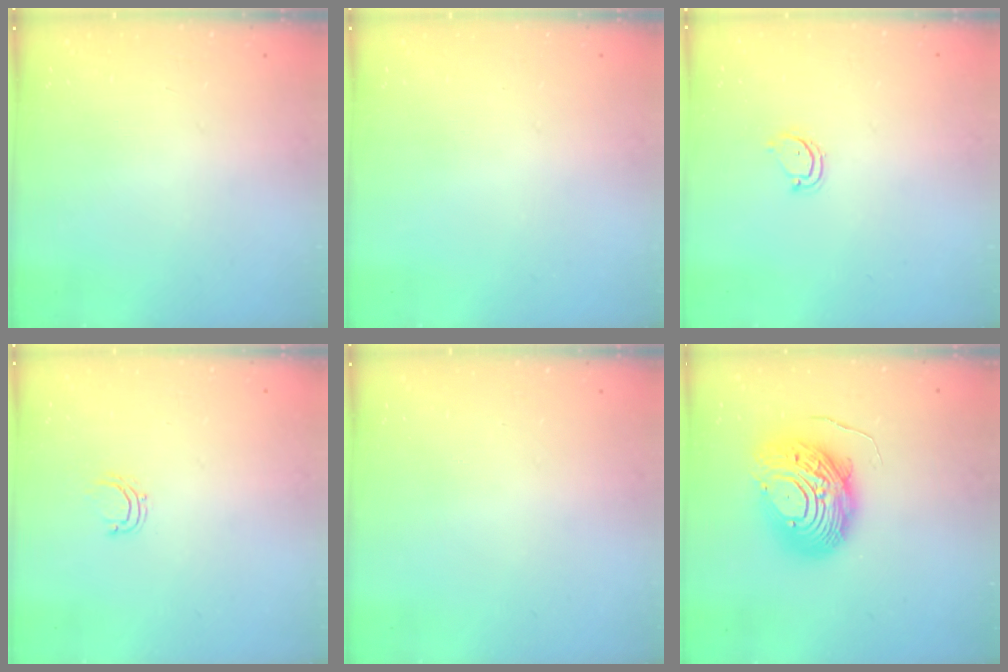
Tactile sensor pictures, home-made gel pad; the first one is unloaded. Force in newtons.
{"total": 0.0}
{"total": 3.6, "press": 3.6, "slide": 0.2}
{"total": 4.7, "press": 4.7, "slide": 0.3}
{"total": 0.0}
{"total": 13.9, "press": 13.9, "slide": 1.4}